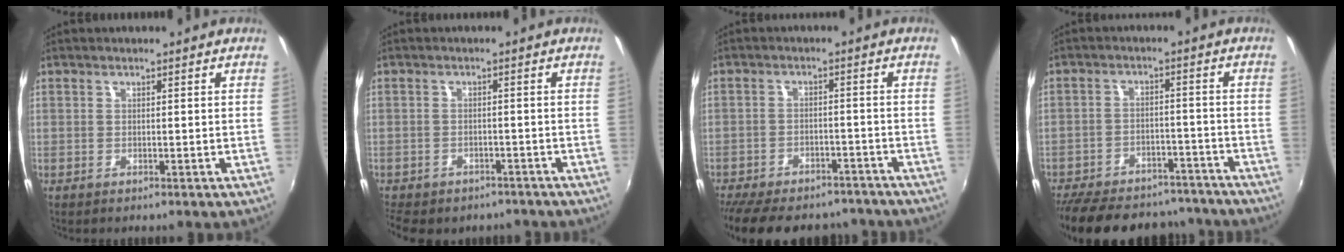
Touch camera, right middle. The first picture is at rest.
{"total": 8.9, "force": [-6.8, 4.5, 3.7], "torque": [-0.094, -0.021, -0.093]}
{"total": 18.8, "force": [-15.7, 7.2, 7.5], "torque": [-0.168, -0.004, -0.210]}
{"total": 23.0, "force": [-19.4, 8.9, 8.5], "torque": [-0.191, 0.024, -0.257]}